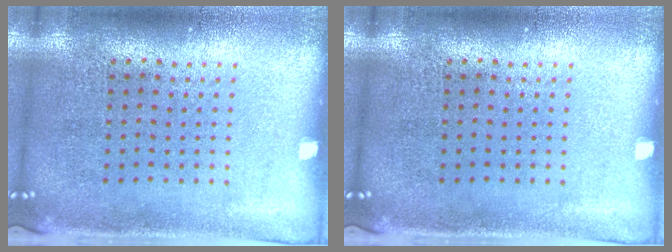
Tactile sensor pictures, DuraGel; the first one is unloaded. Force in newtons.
{"total": 0.0}